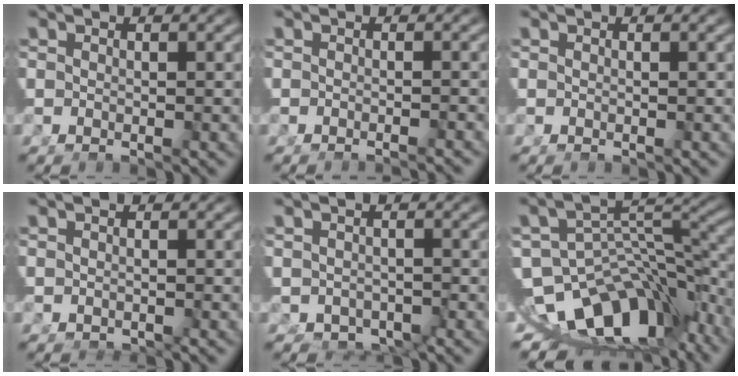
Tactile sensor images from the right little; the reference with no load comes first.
{"total": 1.4, "force": [-1.3, -0.4, 0.3], "torque": [0.000, 0.002, -0.023]}
{"total": 0.0}
{"total": 0.0}
{"total": 2.4, "force": [-1.4, 1.9, 0.4], "torque": [-0.009, -0.023, -0.014]}
{"total": 18.0, "force": [-7.9, 12.5, 10.3], "torque": [-0.188, -0.068, -0.101]}